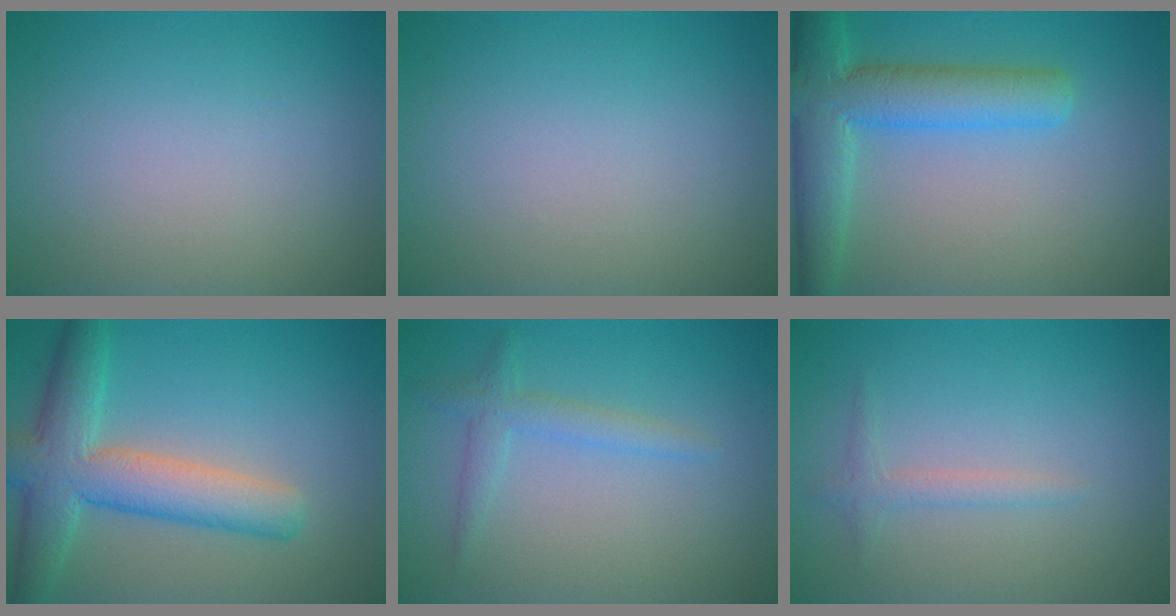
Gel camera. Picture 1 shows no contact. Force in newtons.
{"total": 0.0}
{"total": 6.9, "press": 6.8, "slide": 0.4}
{"total": 7.1, "press": 7.1, "slide": 0.5}
{"total": 2.0, "press": 2.0, "slide": 0.1}
{"total": 1.3, "press": 1.3, "slide": 0.0}